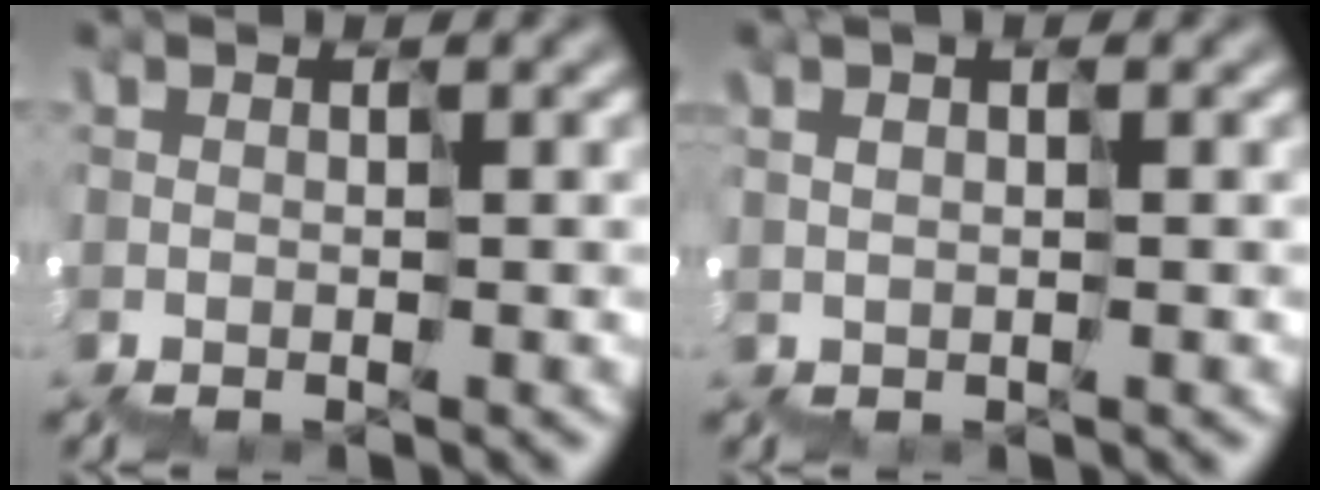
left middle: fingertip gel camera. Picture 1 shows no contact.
{"total": 1.2, "force": [0.9, 0.3, 0.7], "torque": [-0.014, 0.020, 0.021]}